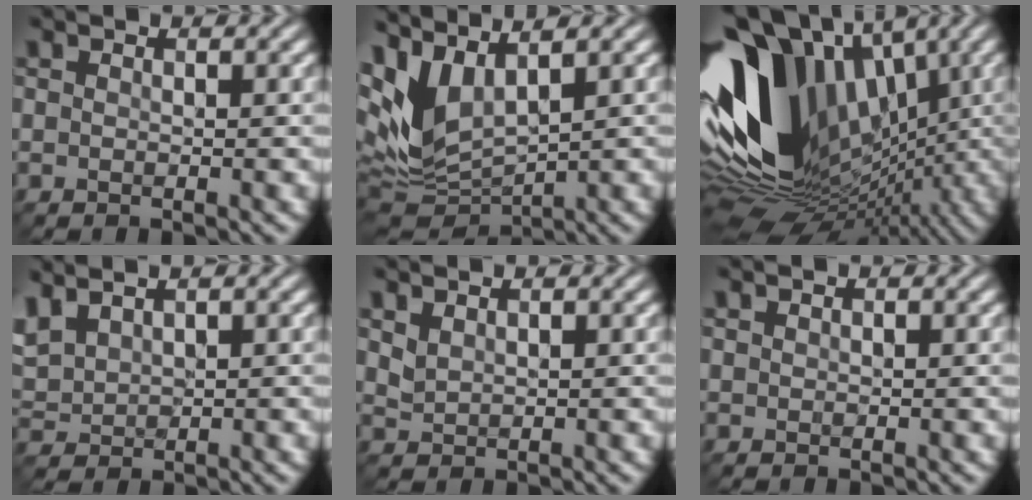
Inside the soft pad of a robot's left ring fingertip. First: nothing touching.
{"total": 7.1, "force": [2.7, 3.4, 5.6], "torque": [-0.142, -0.002, 0.068]}
{"total": 15.9, "force": [0.3, 11.1, 11.3], "torque": [-0.226, 0.018, 0.006]}
{"total": 2.8, "force": [1.8, 1.5, 1.5], "torque": [-0.052, 0.014, 0.049]}
{"total": 0.9, "force": [0.8, 0.3, 0.4], "torque": [-0.014, 0.002, 0.028]}
{"total": 0.0}